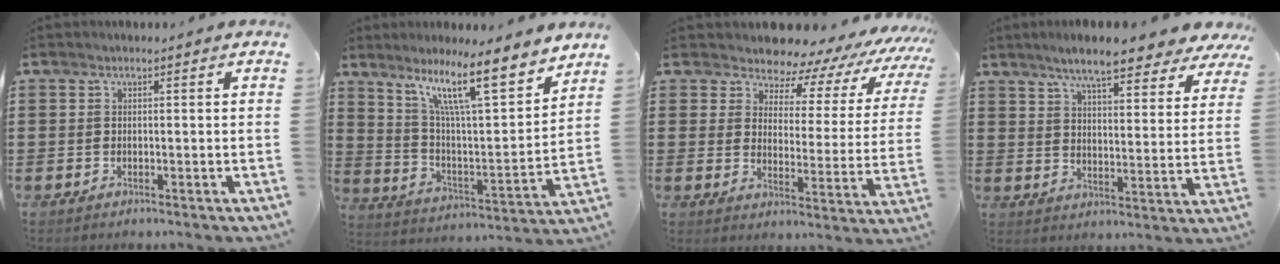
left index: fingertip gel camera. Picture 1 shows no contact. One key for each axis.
{"total": 13.1, "fx": 9.2, "fy": 1.9, "fz": 9.2, "tx": -0.181, "ty": -0.041, "tz": 0.149}
{"total": 7.4, "fx": 7.1, "fy": 1.6, "fz": 1.3, "tx": -0.049, "ty": -0.058, "tz": 0.121}
{"total": 8.3, "fx": 7.2, "fy": 0.8, "fz": 4.1, "tx": -0.089, "ty": -0.031, "tz": 0.123}